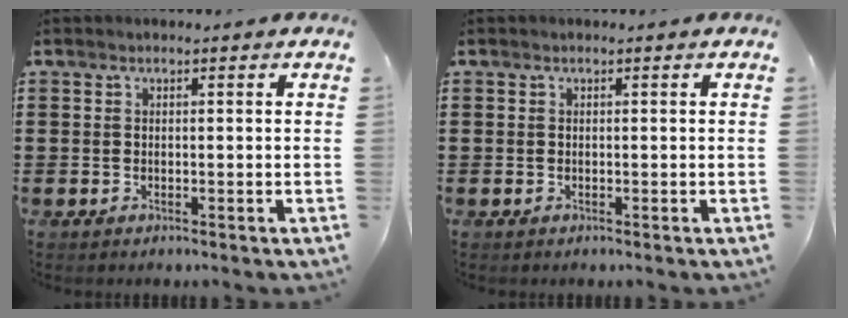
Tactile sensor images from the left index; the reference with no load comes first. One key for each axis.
{"total": 0.0}